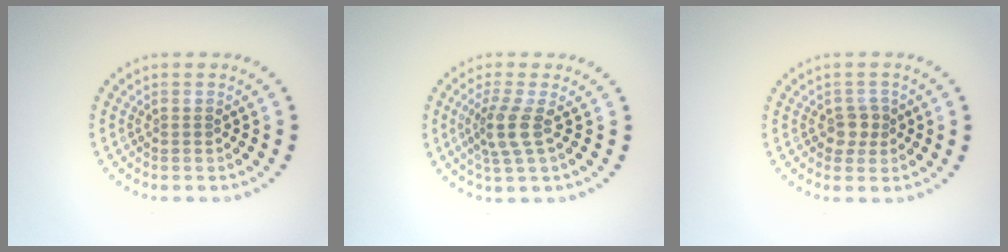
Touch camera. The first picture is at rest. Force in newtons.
{"total": 2.7, "press": 2.1, "slide": 1.8}
{"total": 1.8, "press": 1.5, "slide": 0.9}